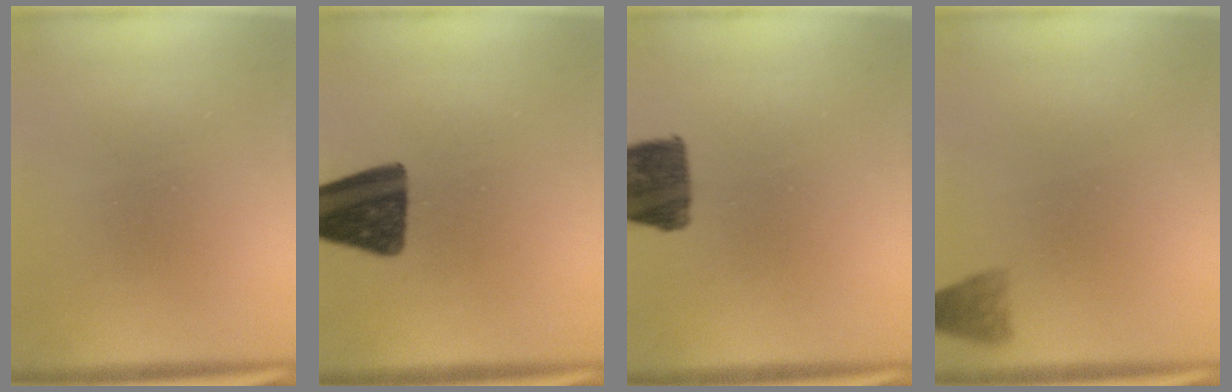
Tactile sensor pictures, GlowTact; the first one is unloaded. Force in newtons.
{"total": 14.6}
{"total": 11.2}
{"total": 2.9}